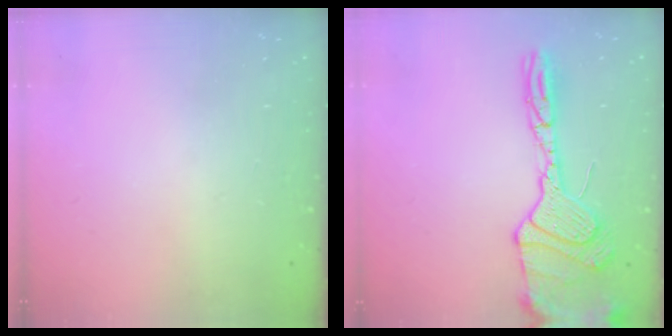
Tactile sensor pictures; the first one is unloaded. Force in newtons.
{"total": 20.2, "press": 19.4, "slide": 5.7}